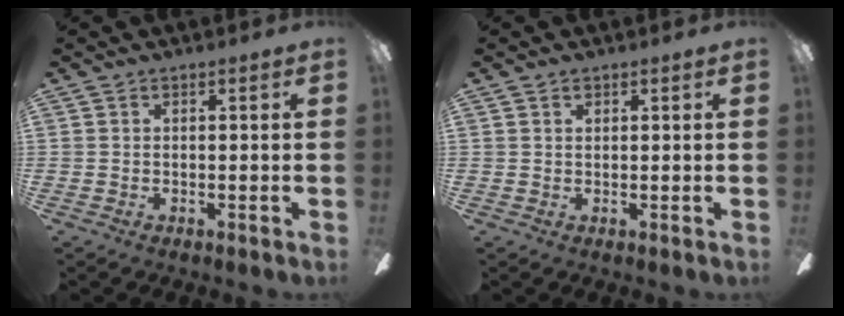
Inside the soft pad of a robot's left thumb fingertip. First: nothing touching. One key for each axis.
{"total": 0.9, "fx": 0.5, "fy": 0.5, "fz": 0.4, "tx": -0.010, "ty": 0.003, "tz": 0.009}